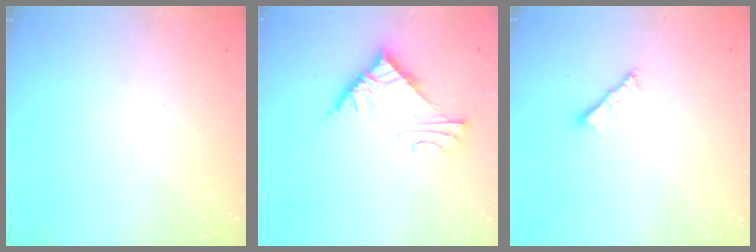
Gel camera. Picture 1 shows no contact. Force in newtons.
{"total": 6.9, "press": 6.8, "slide": 0.5}
{"total": 2.8, "press": 2.8, "slide": 0.6}